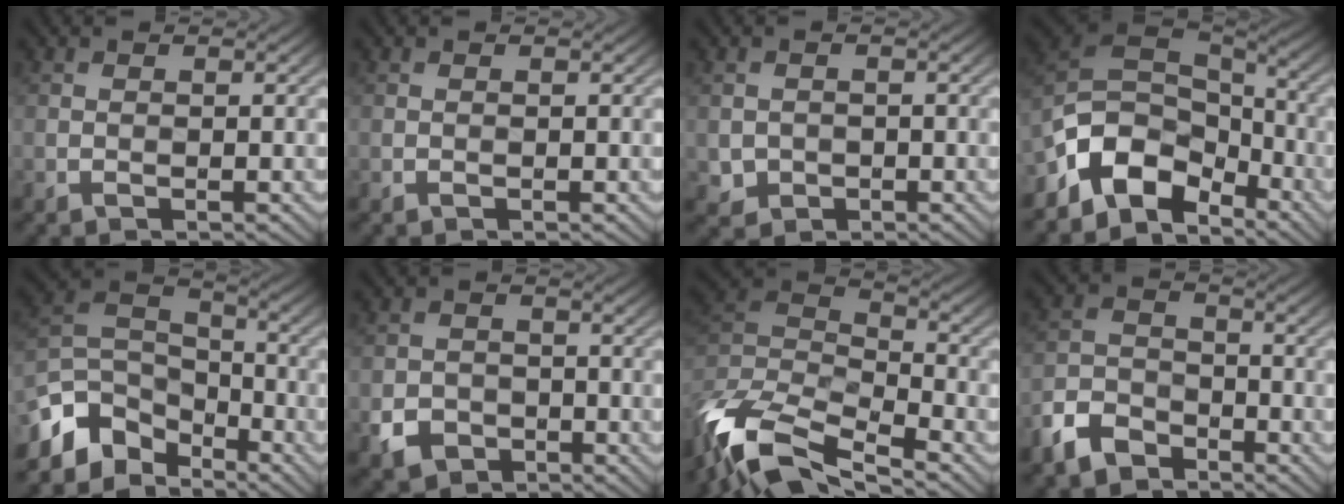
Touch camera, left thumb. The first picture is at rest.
{"total": 0.0}
{"total": 1.8, "force": [-0.5, 1.7, 0.1], "torque": [-0.005, -0.012, -0.007]}
{"total": 10.7, "force": [-5.6, 7.0, 6.0], "torque": [-0.152, -0.012, -0.100]}
{"total": 9.7, "force": [-5.9, 6.1, 4.7], "torque": [-0.122, -0.004, -0.115]}
{"total": 3.6, "force": [-1.8, 2.8, 1.2], "torque": [-0.035, -0.010, -0.031]}
{"total": 12.3, "force": [-7.7, 5.5, 7.8], "torque": [-0.212, -0.005, -0.136]}
{"total": 6.7, "force": [-4.8, 3.8, 2.9], "torque": [-0.069, -0.009, -0.107]}